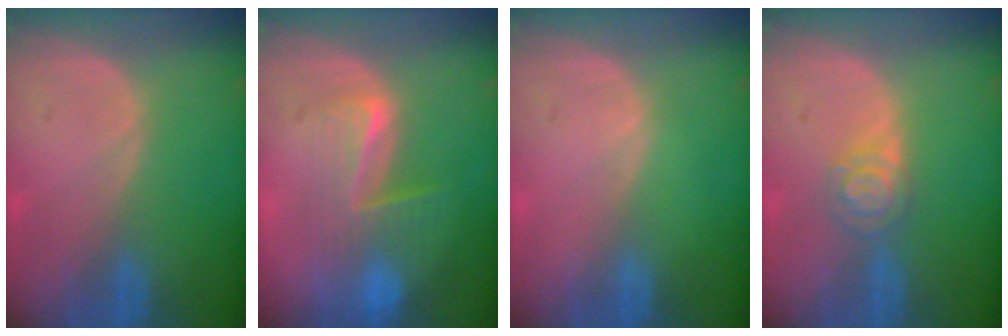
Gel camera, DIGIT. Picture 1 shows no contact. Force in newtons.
{"total": 7.4, "press": 7.1, "slide": 2.2}
{"total": 0.0}
{"total": 3.9, "press": 3.8, "slide": 0.6}